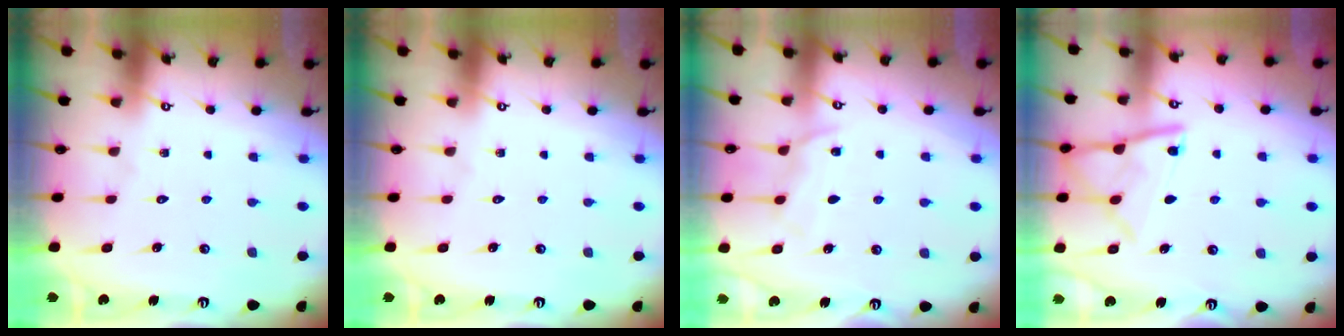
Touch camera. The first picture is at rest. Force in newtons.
{"total": 0.0}
{"total": 6.6, "press": 6.5, "slide": 0.6}
{"total": 12.3, "press": 12.2, "slide": 1.3}